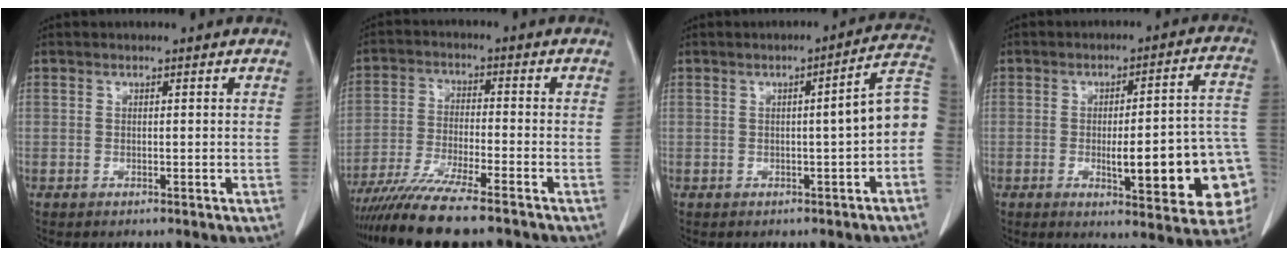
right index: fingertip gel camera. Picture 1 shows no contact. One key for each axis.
{"total": 12.9, "fx": -10.6, "fy": 0.5, "fz": 7.3, "tx": -0.124, "ty": -0.034, "tz": -0.178}
{"total": 6.9, "fx": -0.8, "fy": 0.5, "fz": 6.8, "tx": -0.080, "ty": 0.024, "tz": -0.015}
{"total": 17.4, "fx": -4.1, "fy": 3.3, "fz": 16.6, "tx": -0.132, "ty": 0.030, "tz": -0.033}